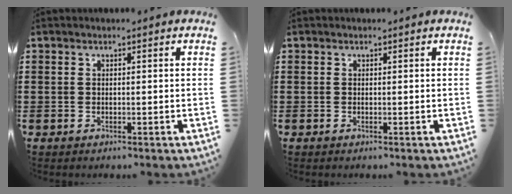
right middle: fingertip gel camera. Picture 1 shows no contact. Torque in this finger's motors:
{"motor_torque": [0.04, -0.02, -0.02, -0.01]}